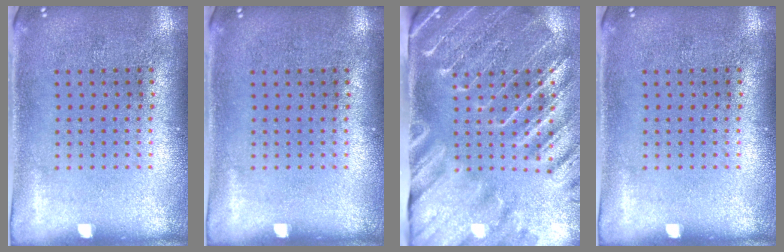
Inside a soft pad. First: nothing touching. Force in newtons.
{"total": 0.0}
{"total": 3.9, "press": 3.3, "slide": 2.0}
{"total": 0.0}